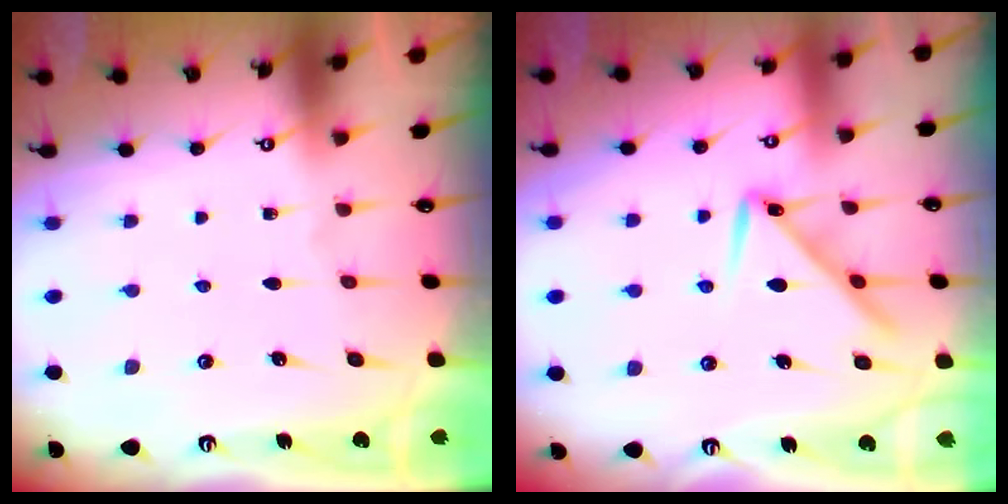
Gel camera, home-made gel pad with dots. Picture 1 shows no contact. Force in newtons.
{"total": 9.4, "press": 9.3, "slide": 0.6}